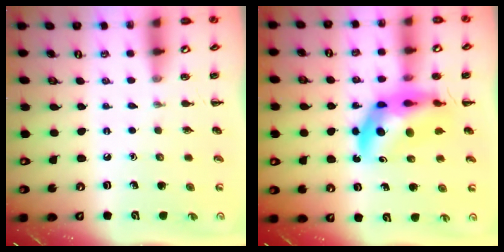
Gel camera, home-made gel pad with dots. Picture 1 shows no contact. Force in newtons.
{"total": 13.4, "press": 12.9, "slide": 3.7}